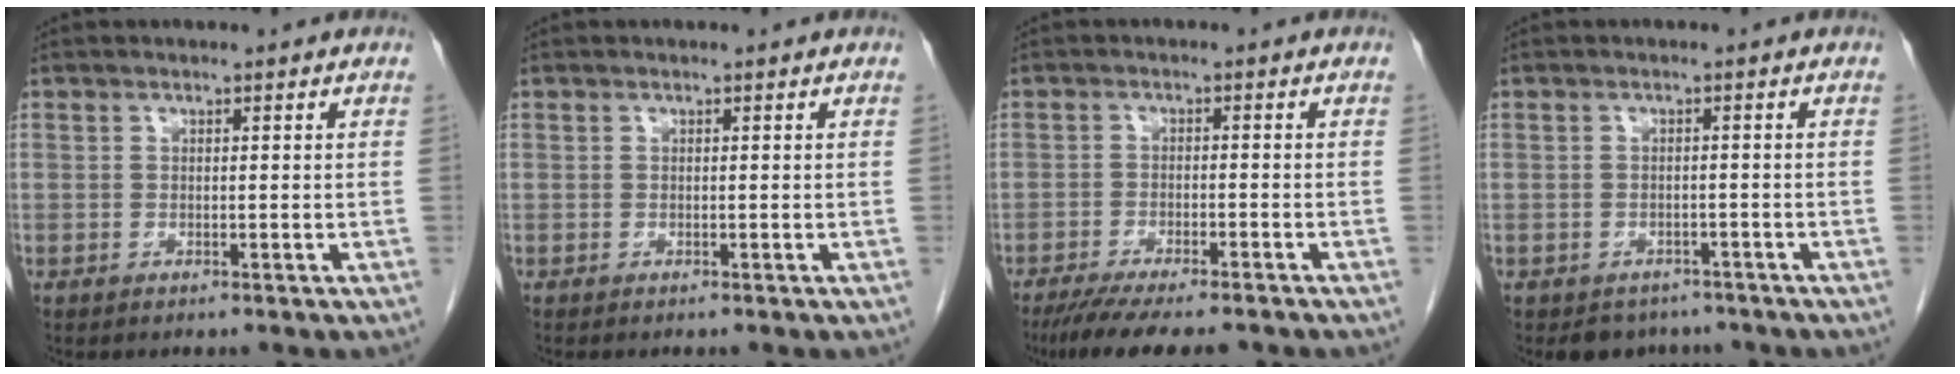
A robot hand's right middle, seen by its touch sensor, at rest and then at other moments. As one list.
[{"total": 0.5, "force": [-0.5, 0.1, 0.2], "torque": [-0.002, 0.000, -0.007]}, {"total": 11.8, "force": [-9.9, 1.9, 6.2], "torque": [-0.093, -0.019, -0.146]}, {"total": 4.5, "force": [-3.7, 2.5, 0.3], "torque": [0.003, 0.007, -0.050]}]